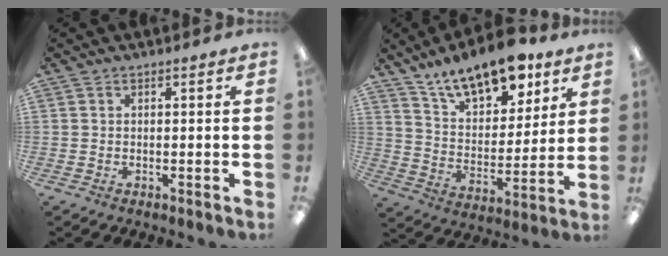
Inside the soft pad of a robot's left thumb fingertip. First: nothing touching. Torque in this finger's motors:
{"motor_torque": [1.78, 1.10, 1.76, -0.98, 0.15]}